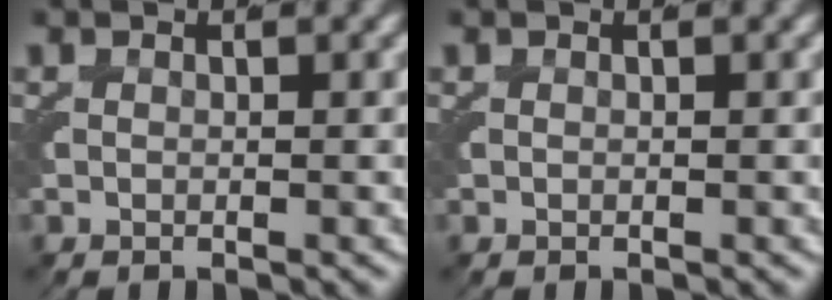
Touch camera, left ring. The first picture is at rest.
{"total": 0.0}